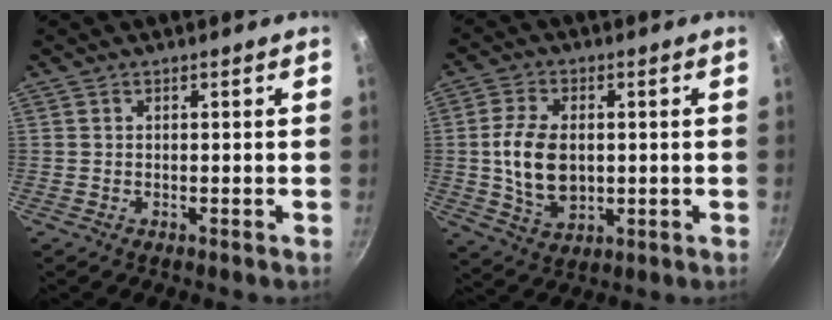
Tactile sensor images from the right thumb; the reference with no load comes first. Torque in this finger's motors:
{"motor_torque": [-0.26, 0.97, 1.12, -0.23, 0.06]}